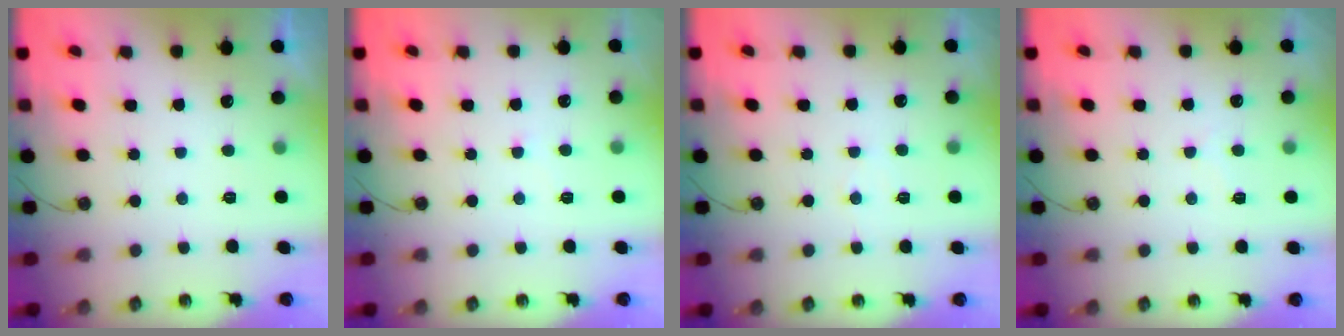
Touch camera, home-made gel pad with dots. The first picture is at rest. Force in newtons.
{"total": 6.1, "press": 6.1, "slide": 0.5}
{"total": 3.8, "press": 3.7, "slide": 0.5}
{"total": 3.2, "press": 3.1, "slide": 0.5}